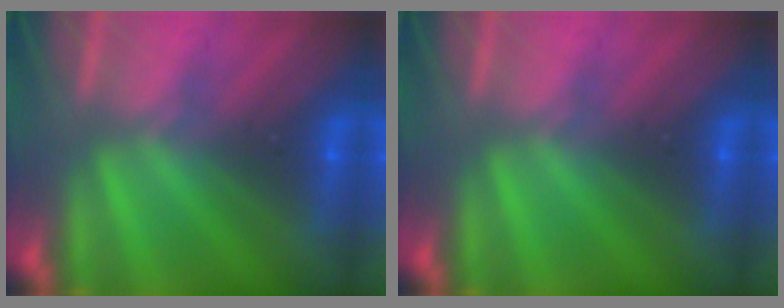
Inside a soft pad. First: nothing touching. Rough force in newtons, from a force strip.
{"total": 0.0}